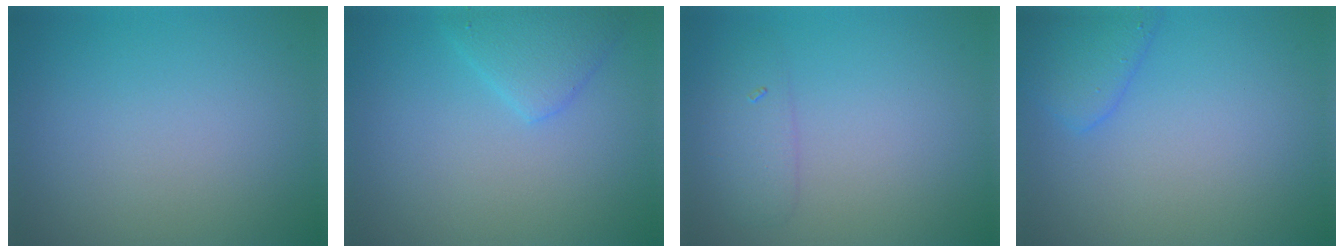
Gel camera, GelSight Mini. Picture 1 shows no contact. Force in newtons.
{"total": 2.6, "press": 2.6, "slide": 0.1}
{"total": 1.8, "press": 1.8, "slide": 0.1}
{"total": 2.7, "press": 2.7, "slide": 0.2}